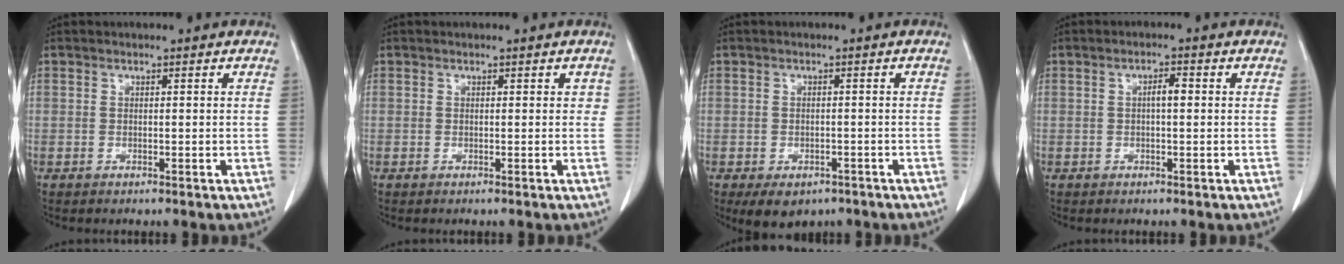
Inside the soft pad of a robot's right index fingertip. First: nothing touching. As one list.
[{"total": 0.9, "force": [0.3, 0.7, 0.5], "torque": [-0.003, 0.010, 0.002]}, {"total": 6.1, "force": [-4.1, 3.6, 2.6], "torque": [-0.031, -0.003, -0.052]}, {"total": 2.0, "force": [0.1, 0.5, 2.0], "torque": [-0.034, 0.004, 0.001]}]